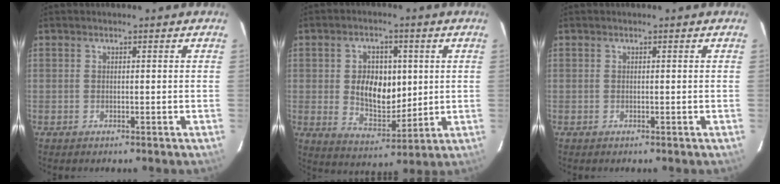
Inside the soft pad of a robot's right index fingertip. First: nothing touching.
{"total": 10.5, "force": [1.2, 6.9, 7.8], "torque": [-0.141, 0.004, 0.032]}
{"total": 0.0}